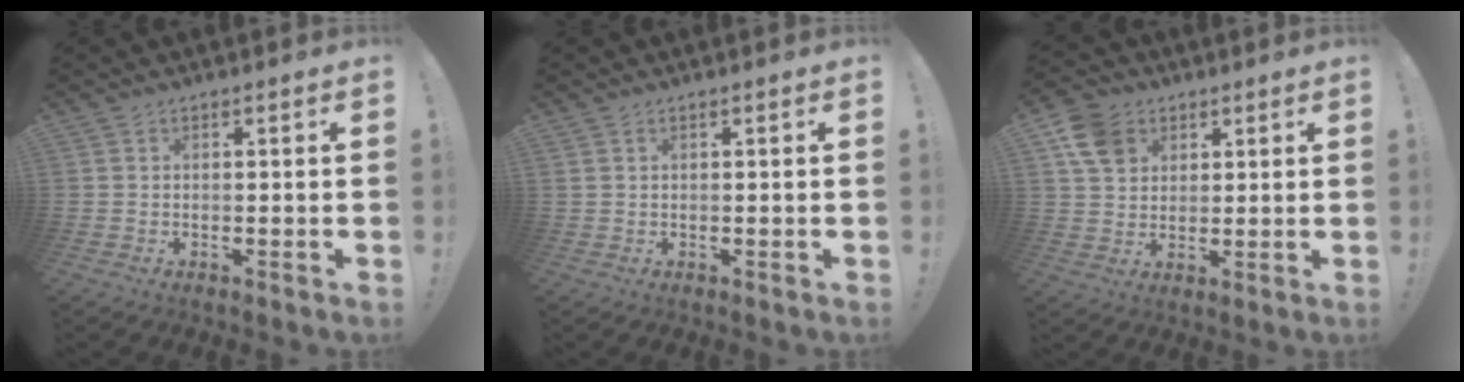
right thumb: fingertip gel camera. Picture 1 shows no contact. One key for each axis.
{"total": 0.6, "fx": 0.4, "fy": 0.4, "fz": 0.3, "tx": -0.011, "ty": 0.003, "tz": 0.008}
{"total": 9.5, "fx": 4.5, "fy": 7.5, "fz": 3.7, "tx": -0.054, "ty": -0.015, "tz": 0.092}